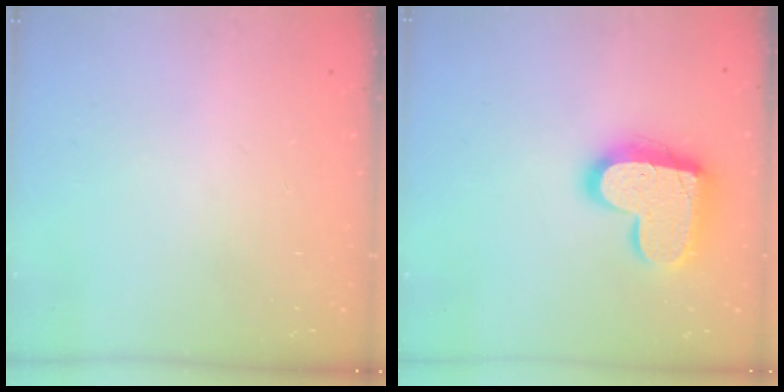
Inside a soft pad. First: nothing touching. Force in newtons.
{"total": 18.3, "press": 18.3, "slide": 1.2}